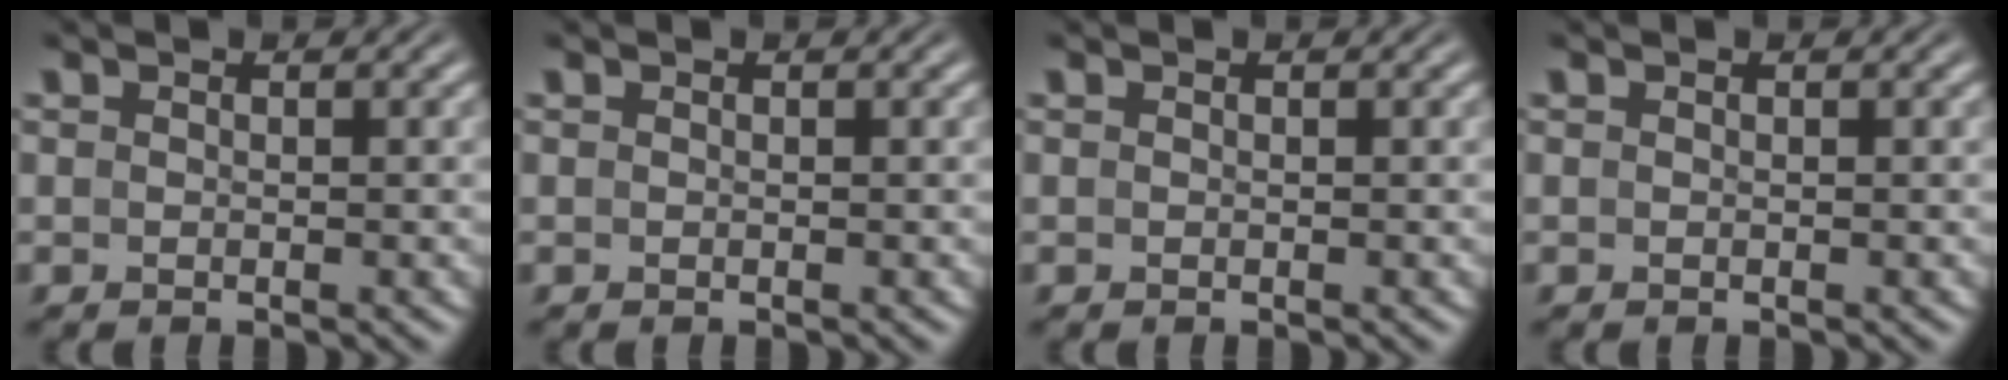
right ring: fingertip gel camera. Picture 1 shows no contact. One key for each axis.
{"total": 0.0}
{"total": 0.0}
{"total": 0.0}